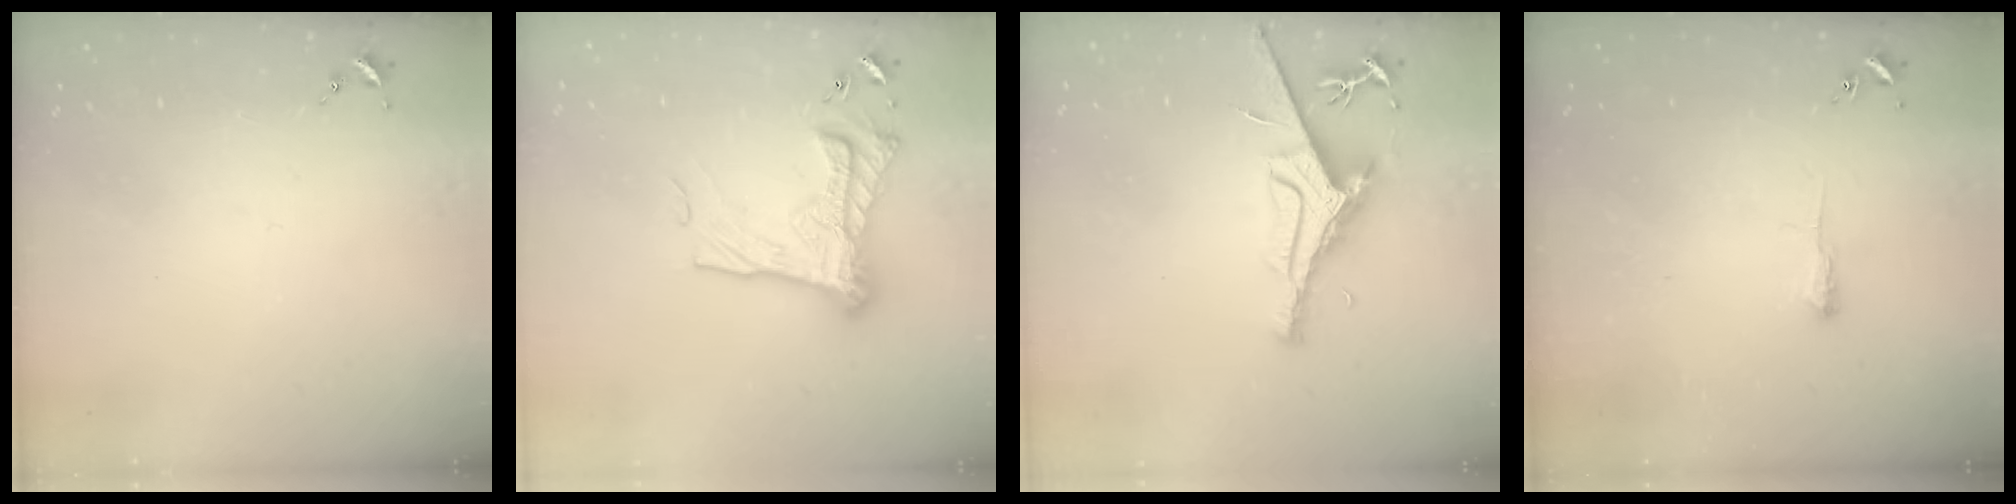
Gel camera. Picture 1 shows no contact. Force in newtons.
{"total": 18.2, "press": 18.1, "slide": 1.5}
{"total": 8.1, "press": 8.0, "slide": 1.0}
{"total": 2.7, "press": 2.6, "slide": 0.4}